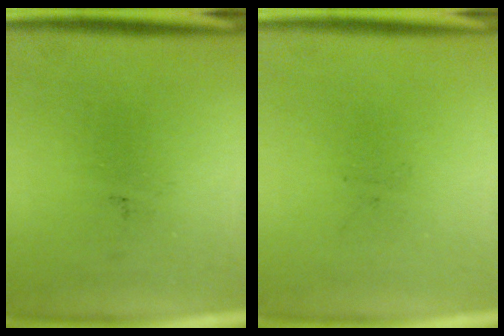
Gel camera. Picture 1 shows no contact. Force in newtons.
{"total": 0.0}